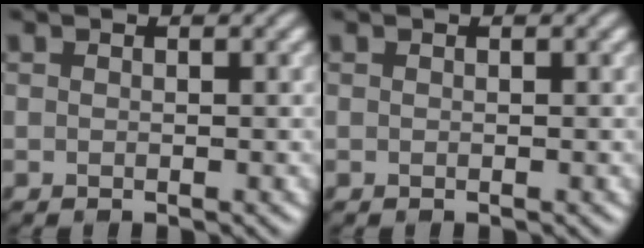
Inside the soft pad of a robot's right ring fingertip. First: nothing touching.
{"total": 0.0}